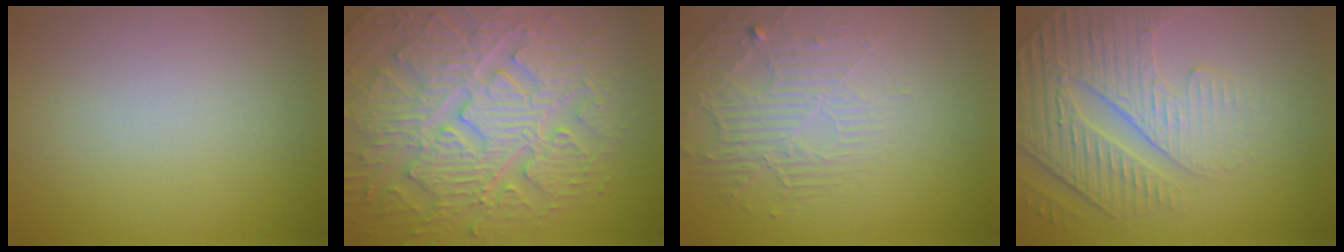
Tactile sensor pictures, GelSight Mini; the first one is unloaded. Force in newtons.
{"total": 9.2, "press": 6.8, "slide": 6.2}
{"total": 2.3, "press": 1.7, "slide": 1.6}
{"total": 4.3, "press": 4.1, "slide": 1.5}